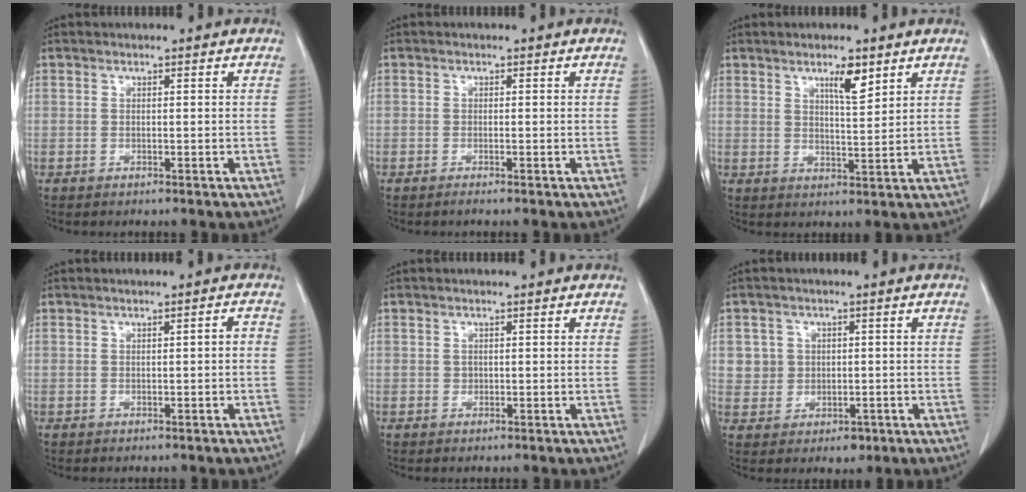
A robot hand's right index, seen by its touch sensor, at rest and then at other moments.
{"total": 0.6, "force": [-0.4, -0.1, 0.4], "torque": [-0.006, 0.000, -0.006]}
{"total": 4.6, "force": [2.9, 0.8, 3.5], "torque": [-0.060, -0.003, 0.049]}
{"total": 1.4, "force": [-0.4, 0.3, 1.3], "torque": [-0.017, 0.004, -0.006]}
{"total": 0.5, "force": [0.1, 0.5, 0.1], "torque": [0.003, 0.003, 0.003]}
{"total": 4.5, "force": [0.1, 4.4, 0.9], "torque": [0.000, 0.008, 0.015]}